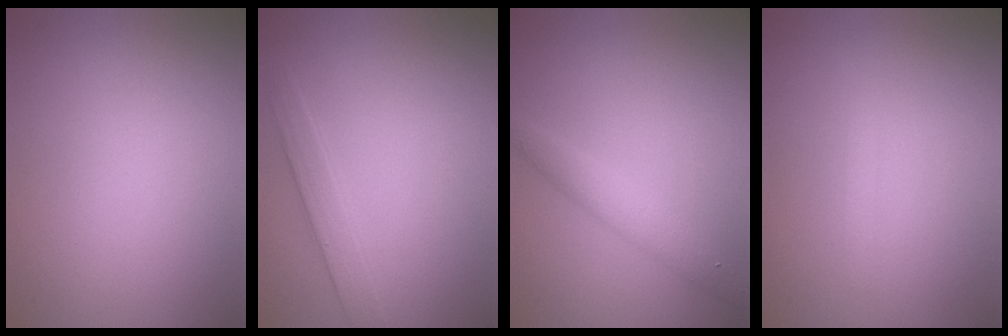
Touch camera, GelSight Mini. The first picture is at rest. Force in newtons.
{"total": 2.1, "press": 2.1, "slide": 0.1}
{"total": 2.3, "press": 2.3, "slide": 0.0}
{"total": 0.6, "press": 0.6, "slide": 0.1}